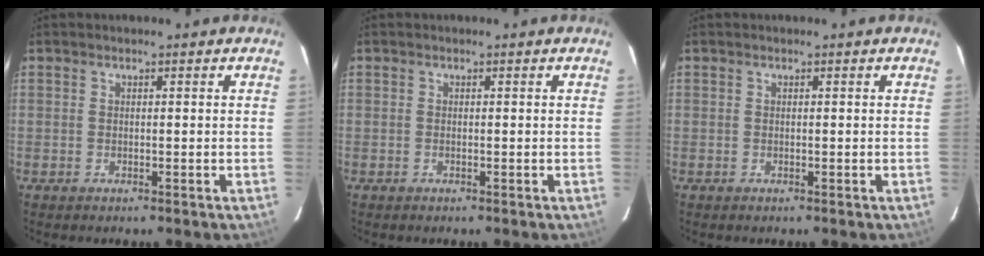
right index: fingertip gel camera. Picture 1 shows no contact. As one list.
[{"total": 0.0}, {"total": 0.0}]